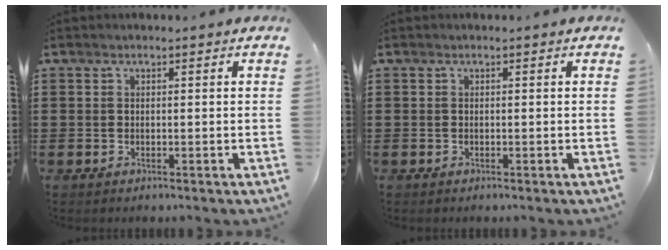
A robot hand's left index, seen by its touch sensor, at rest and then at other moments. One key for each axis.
{"total": 0.0}